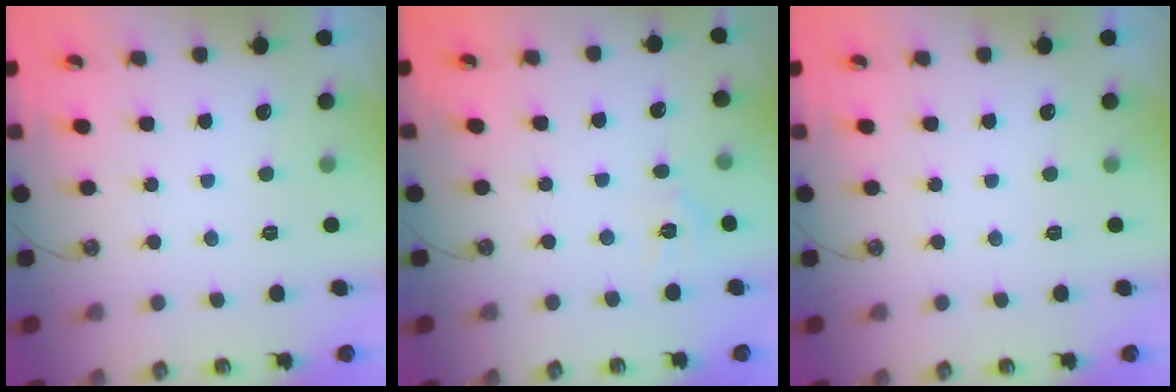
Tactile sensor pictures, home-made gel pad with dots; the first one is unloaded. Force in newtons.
{"total": 3.3, "press": 3.3, "slide": 0.4}
{"total": 0.0}